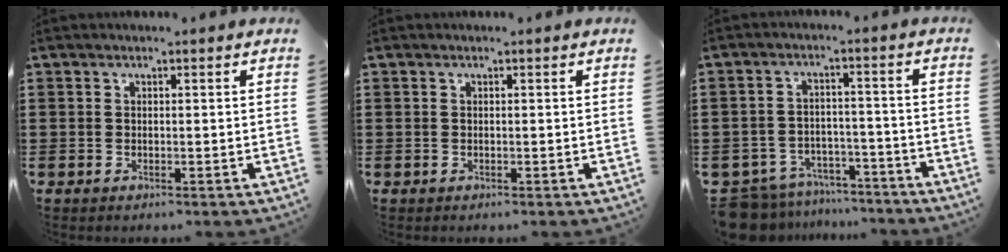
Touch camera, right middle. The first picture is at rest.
{"total": 0.0}
{"total": 7.6, "force": [-7.3, 1.7, 1.0], "torque": [-0.044, 0.014, -0.151]}